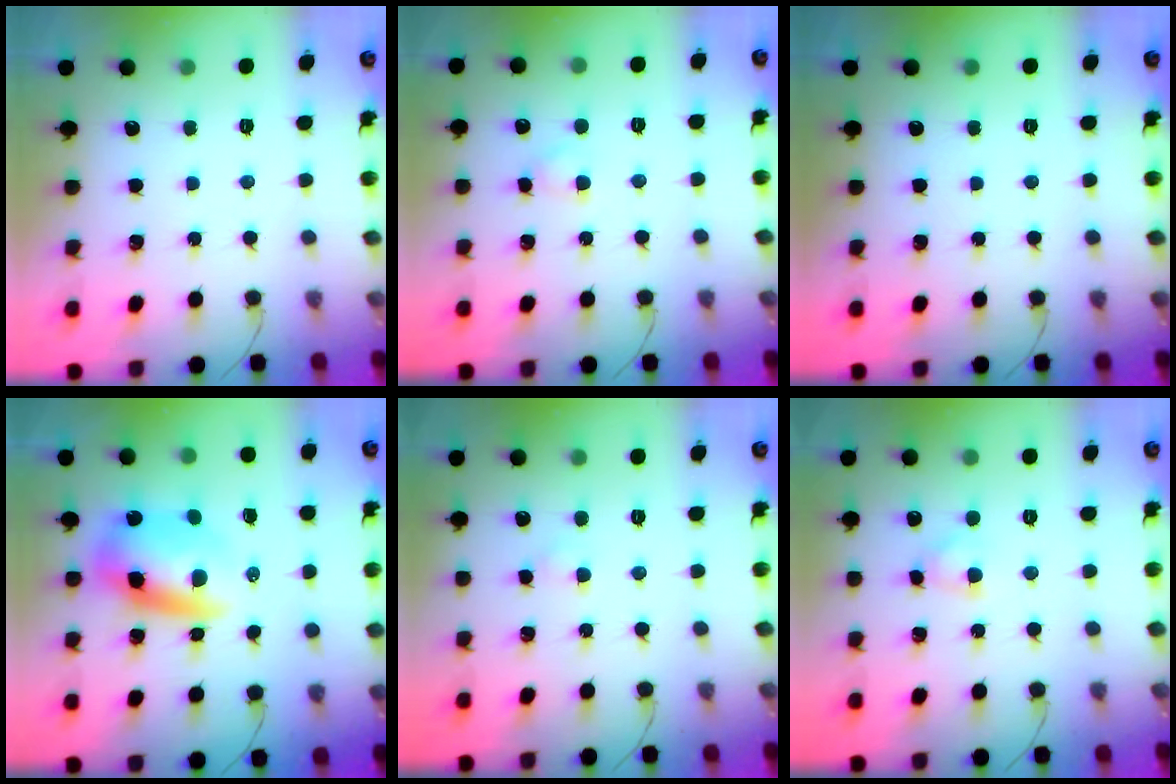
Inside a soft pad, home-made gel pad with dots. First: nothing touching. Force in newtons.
{"total": 2.8, "press": 2.6, "slide": 1.1}
{"total": 0.0}
{"total": 9.4, "press": 9.0, "slide": 2.6}
{"total": 2.5, "press": 2.3, "slide": 0.9}
{"total": 3.4, "press": 3.2, "slide": 1.1}